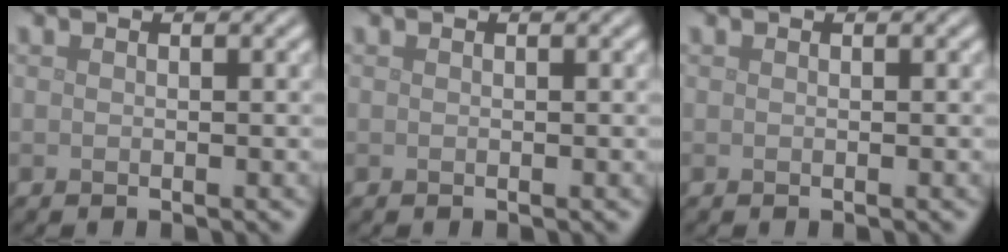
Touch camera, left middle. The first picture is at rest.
{"total": 0.0}
{"total": 0.0}